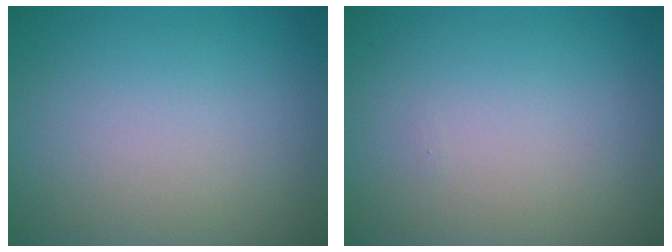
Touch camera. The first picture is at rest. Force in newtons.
{"total": 0.0}